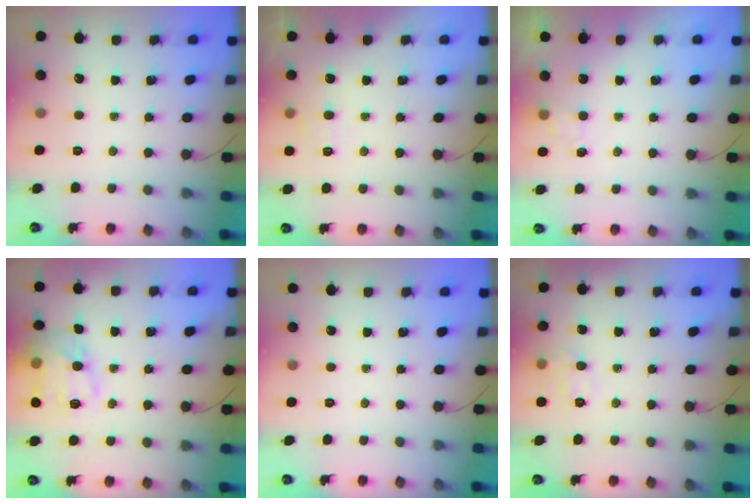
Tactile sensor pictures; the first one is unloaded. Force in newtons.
{"total": 6.3, "press": 6.1, "slide": 1.5}
{"total": 2.5, "press": 1.9, "slide": 1.6}
{"total": 13.5, "press": 13.5, "slide": 0.4}
{"total": 0.0}
{"total": 7.8, "press": 7.7, "slide": 1.1}